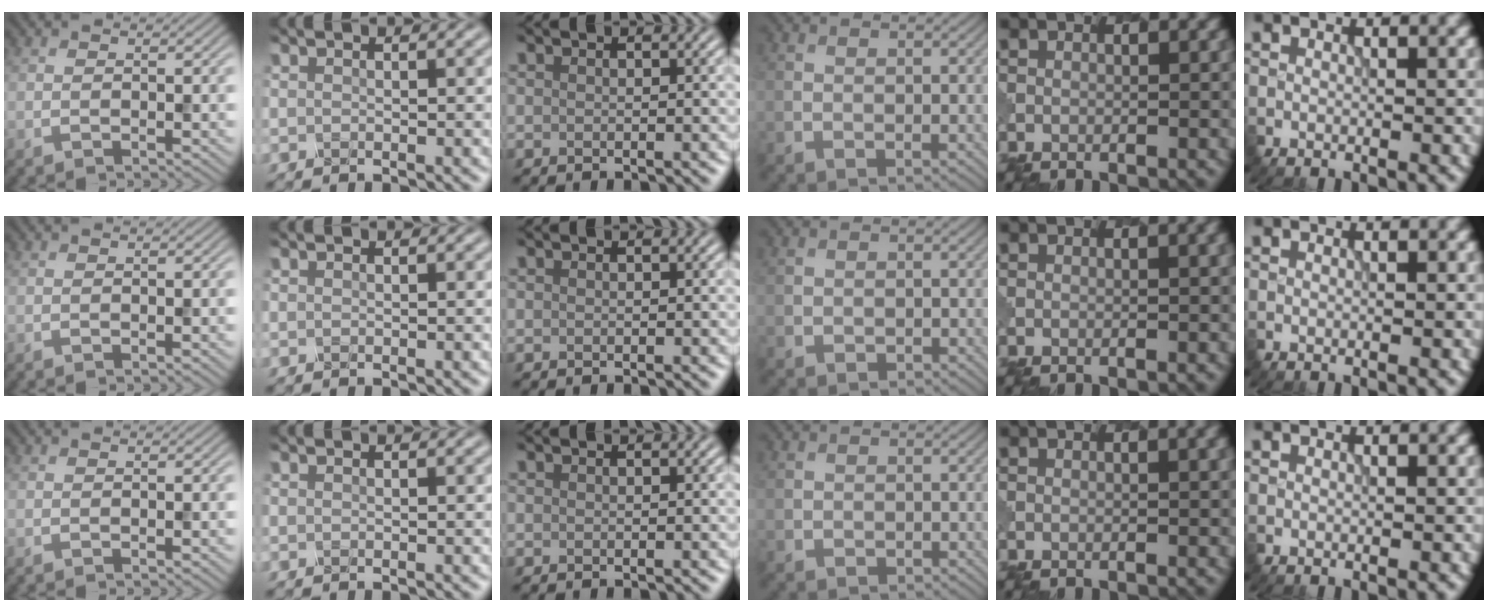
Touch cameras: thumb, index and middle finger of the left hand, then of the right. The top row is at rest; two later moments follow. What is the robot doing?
{"motion": "unscrew", "object": "spray bottle"}